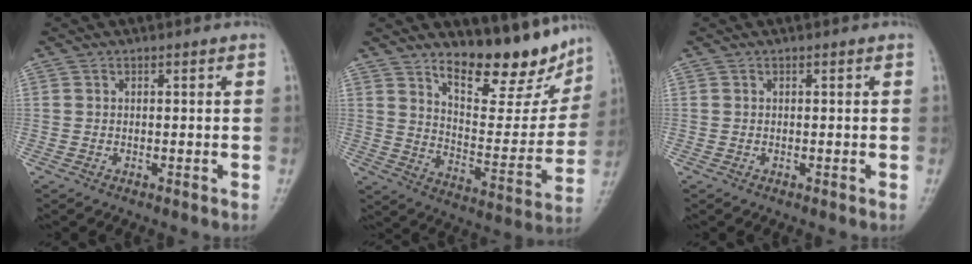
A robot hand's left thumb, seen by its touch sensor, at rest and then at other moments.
{"total": 15.9, "force": [12.6, 5.5, 8.0], "torque": [-0.067, -0.092, 0.198]}
{"total": 0.0}